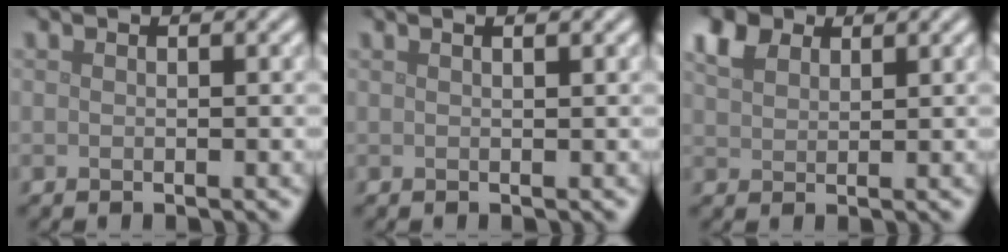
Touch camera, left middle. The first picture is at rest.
{"total": 1.5, "force": [0.9, 0.5, 1.0], "torque": [-0.008, -0.002, 0.001]}
{"total": 3.3, "force": [2.3, 1.8, 1.5], "torque": [-0.039, 0.012, 0.046]}